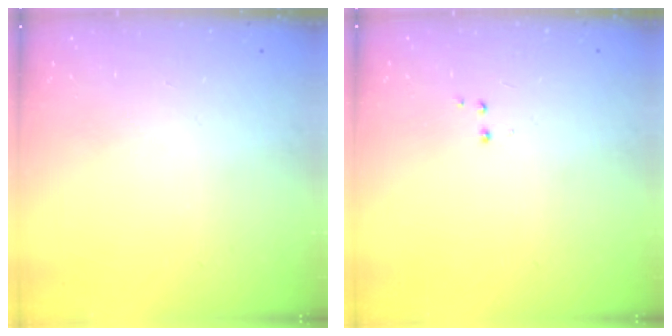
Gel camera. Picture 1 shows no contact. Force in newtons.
{"total": 2.9, "press": 2.8, "slide": 0.7}